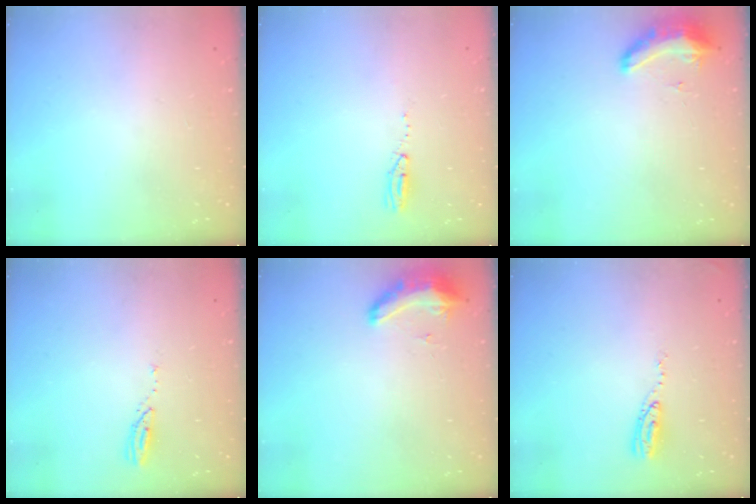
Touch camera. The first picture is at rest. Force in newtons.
{"total": 14.6, "press": 5.0, "slide": 13.7}
{"total": 9.0, "press": 8.7, "slide": 2.3}
{"total": 3.6, "press": 3.6, "slide": 0.3}
{"total": 9.0, "press": 8.7, "slide": 2.3}
{"total": 5.9, "press": 5.9, "slide": 0.4}